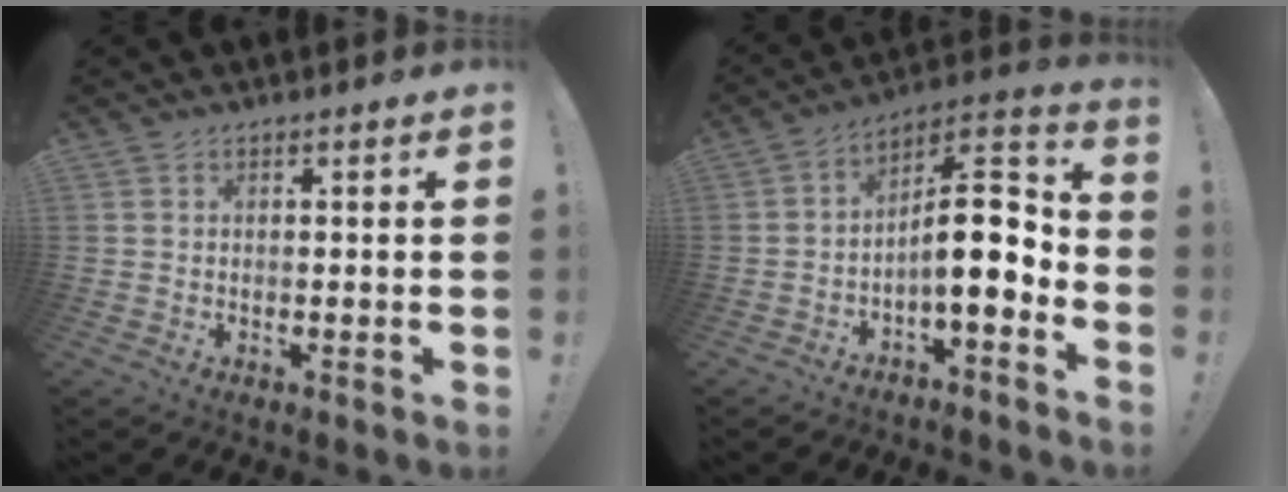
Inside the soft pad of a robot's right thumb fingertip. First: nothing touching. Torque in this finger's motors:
{"motor_torque": [1.54, 1.63, 1.31, -1.32, 0.02]}